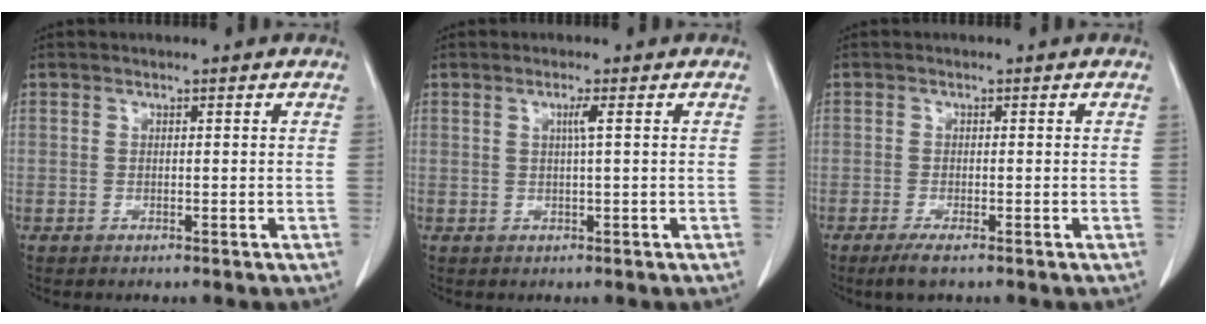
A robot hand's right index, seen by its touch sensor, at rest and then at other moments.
{"total": 1.5, "force": [0.3, -0.4, 1.4], "torque": [-0.028, 0.000, 0.005]}
{"total": 2.5, "force": [-1.6, 0.3, 1.9], "torque": [-0.035, -0.006, -0.029]}